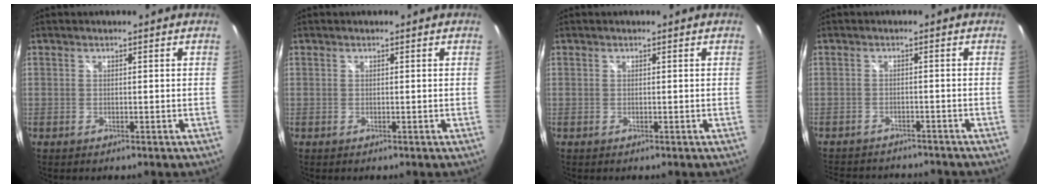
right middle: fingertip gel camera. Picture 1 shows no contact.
{"total": 0.0}
{"total": 0.0}
{"total": 10.3, "force": [-9.2, 3.0, 3.5], "torque": [-0.082, -0.017, -0.131]}